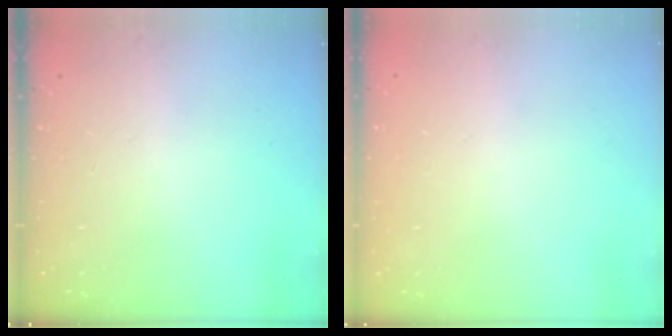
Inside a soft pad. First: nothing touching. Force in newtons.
{"total": 0.0}